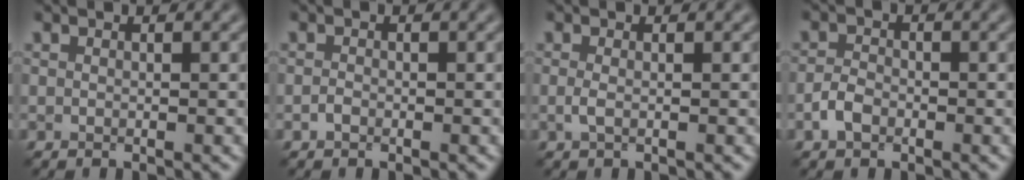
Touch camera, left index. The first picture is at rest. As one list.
[{"total": 0.7, "force": [-0.4, 0.4, 0.4], "torque": [-0.008, -0.001, -0.009]}, {"total": 0.9, "force": [-0.1, 0.3, 0.9], "torque": [-0.021, -0.003, -0.004]}, {"total": 2.0, "force": [-1.1, 1.2, 1.1], "torque": [-0.021, 0.004, -0.025]}]